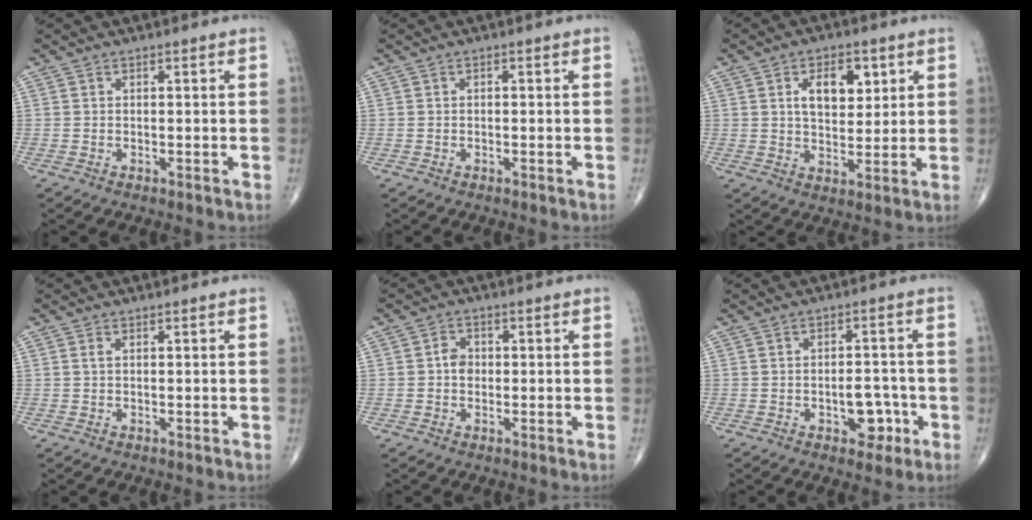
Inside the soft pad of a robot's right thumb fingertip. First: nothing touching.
{"total": 0.0}
{"total": 8.5, "force": [3.0, 5.0, 6.3], "torque": [-0.070, -0.015, 0.050]}
{"total": 0.6, "force": [0.1, 0.2, 0.5], "torque": [-0.015, 0.005, 0.003]}
{"total": 2.6, "force": [-0.2, 2.1, 1.5], "torque": [-0.010, 0.008, -0.010]}
{"total": 5.8, "force": [-2.2, 3.4, 4.1], "torque": [-0.032, 0.018, -0.026]}